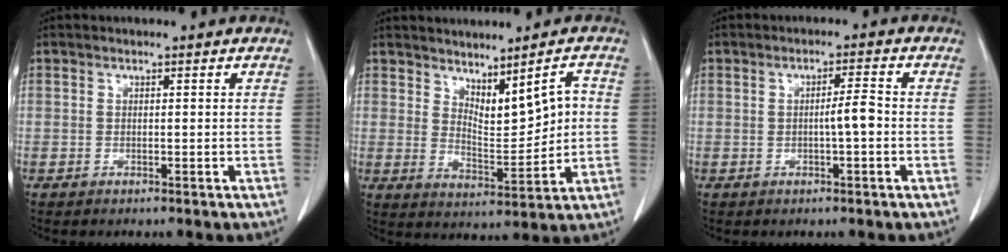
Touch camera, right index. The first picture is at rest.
{"total": 7.8, "force": [2.4, 2.6, 6.9], "torque": [-0.108, 0.001, 0.056]}
{"total": 3.1, "force": [-0.4, 0.2, 3.1], "torque": [-0.050, 0.003, -0.007]}